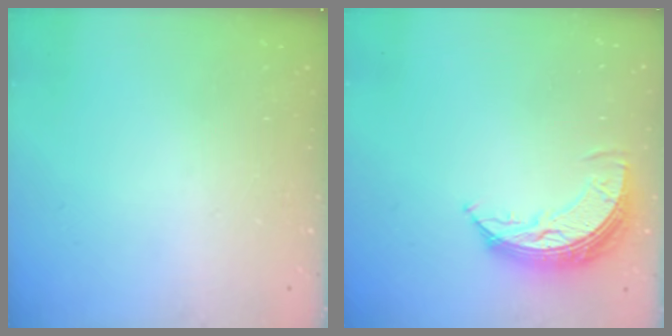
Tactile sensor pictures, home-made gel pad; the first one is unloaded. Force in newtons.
{"total": 8.9, "press": 8.9, "slide": 0.5}